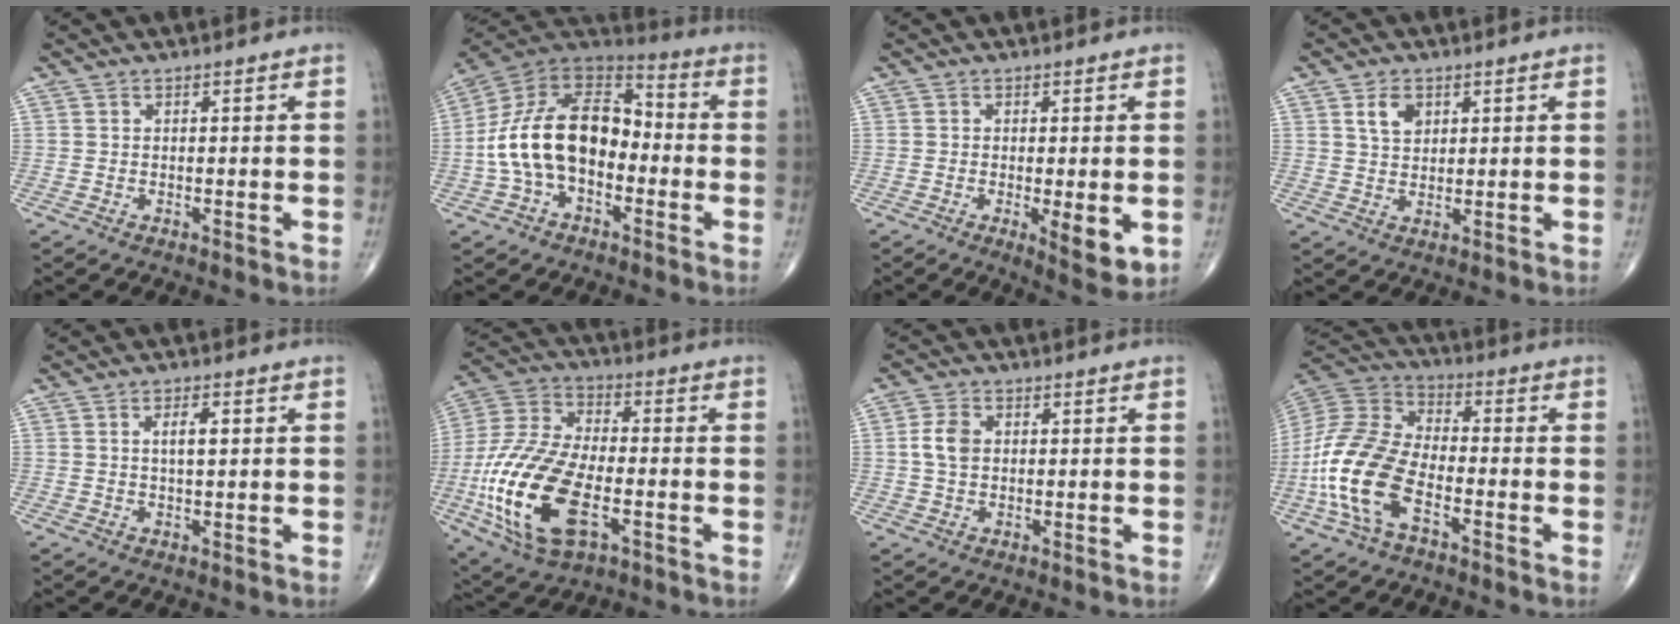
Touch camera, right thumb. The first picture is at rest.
{"total": 18.9, "force": [-2.9, 11.7, 14.5], "torque": [-0.249, 0.051, -0.060]}
{"total": 6.4, "force": [-1.4, 1.9, 5.9], "torque": [-0.084, -0.018, -0.020]}
{"total": 4.4, "force": [2.0, 2.9, 2.7], "torque": [-0.036, -0.011, 0.037]}
{"total": 3.4, "force": [0.7, 1.3, 3.0], "torque": [-0.052, 0.001, 0.012]}
{"total": 22.5, "force": [-6.2, 11.2, 18.6], "torque": [-0.397, 0.010, -0.106]}
{"total": 4.5, "force": [0.5, 3.1, 3.2], "torque": [-0.063, 0.004, 0.005]}
{"total": 16.5, "force": [-5.7, 8.4, 13.0], "torque": [-0.281, 0.031, -0.116]}